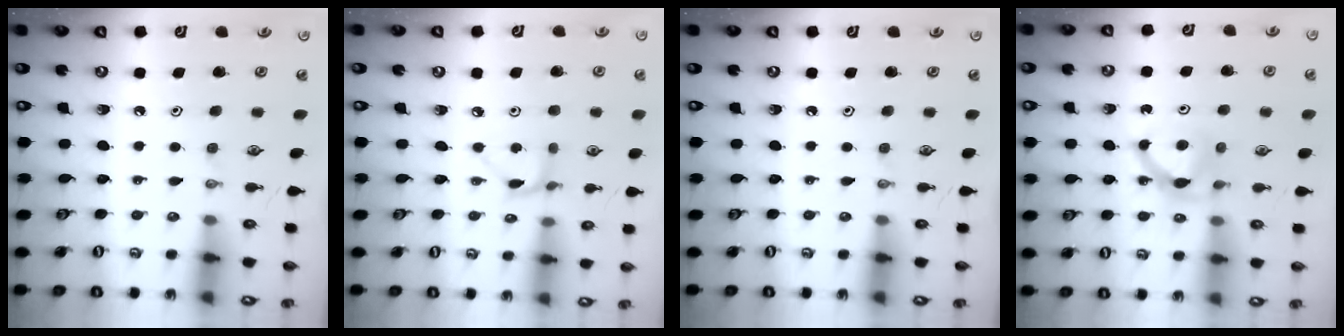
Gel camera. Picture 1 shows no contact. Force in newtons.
{"total": 4.6, "press": 4.5, "slide": 0.5}
{"total": 0.0}
{"total": 6.7, "press": 6.7, "slide": 0.5}